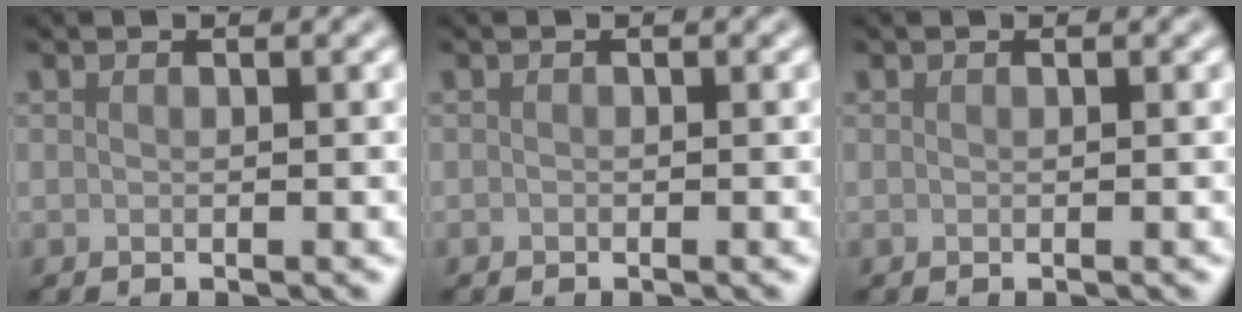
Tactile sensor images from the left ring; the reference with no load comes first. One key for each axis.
{"total": 0.0}
{"total": 0.0}